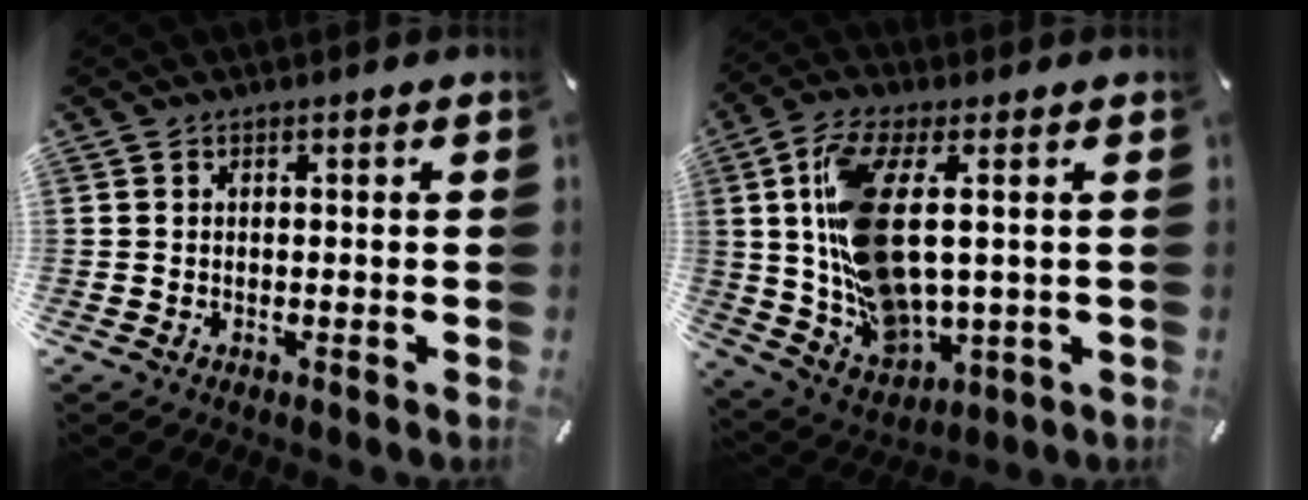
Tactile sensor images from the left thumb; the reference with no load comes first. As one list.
[{"total": 16.1, "force": [2.7, 8.1, 13.7], "torque": [-0.306, -0.008, 0.051]}]